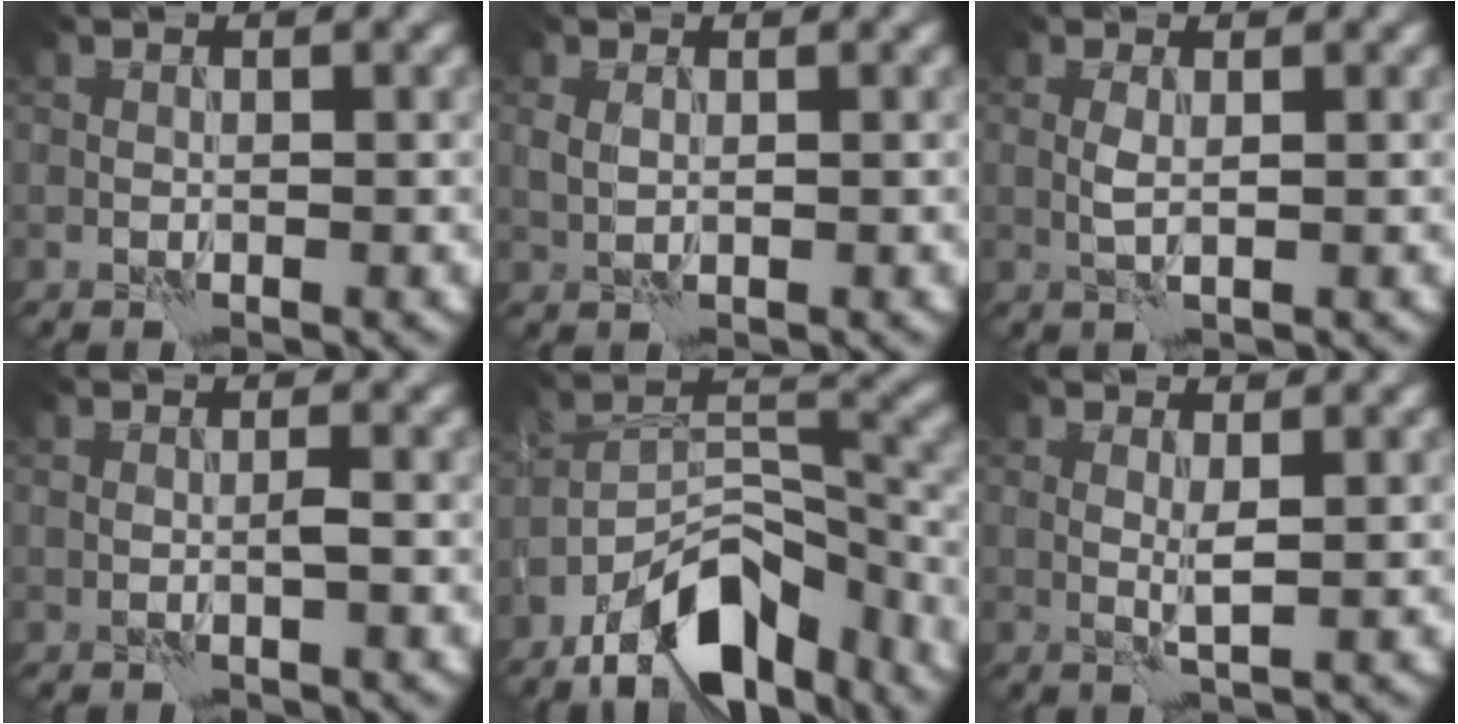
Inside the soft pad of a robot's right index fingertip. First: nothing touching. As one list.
[{"total": 0.7, "force": [0.5, 0.4, 0.4], "torque": [-0.011, -0.001, 0.011]}, {"total": 0.9, "force": [0.3, 0.1, 0.9], "torque": [-0.020, -0.001, 0.006]}, {"total": 0.6, "force": [-0.2, -0.3, 0.5], "torque": [-0.006, 0.002, -0.003]}, {"total": 12.3, "force": [-8.7, 4.9, 7.1], "torque": [-0.116, 0.015, -0.156]}, {"total": 1.2, "force": [0.5, -0.1, 1.1], "torque": [-0.024, -0.002, 0.007]}]